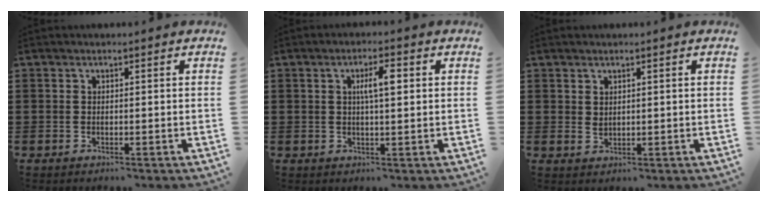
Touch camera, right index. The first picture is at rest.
{"total": 4.2, "force": [0.9, 1.1, 3.9], "torque": [-0.071, 0.008, 0.009]}
{"total": 1.3, "force": [1.0, 0.6, 0.4], "torque": [-0.010, 0.002, 0.020]}